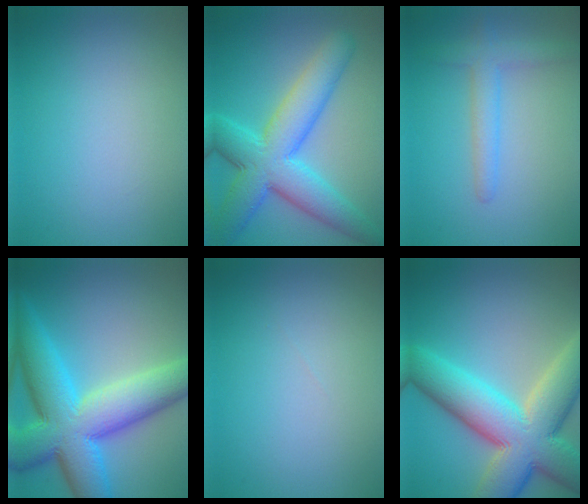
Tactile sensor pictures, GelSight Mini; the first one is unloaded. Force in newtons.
{"total": 9.2, "press": 9.2, "slide": 0.3}
{"total": 2.8, "press": 2.8, "slide": 0.2}
{"total": 12.7, "press": 12.7, "slide": 0.4}
{"total": 0.0}
{"total": 13.1, "press": 13.1, "slide": 0.4}